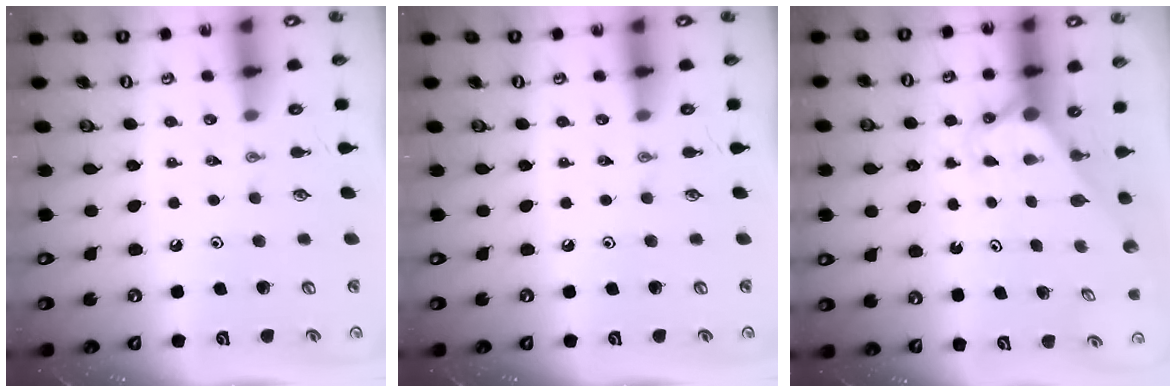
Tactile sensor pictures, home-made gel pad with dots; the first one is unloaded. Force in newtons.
{"total": 0.0}
{"total": 3.0, "press": 3.0, "slide": 0.0}